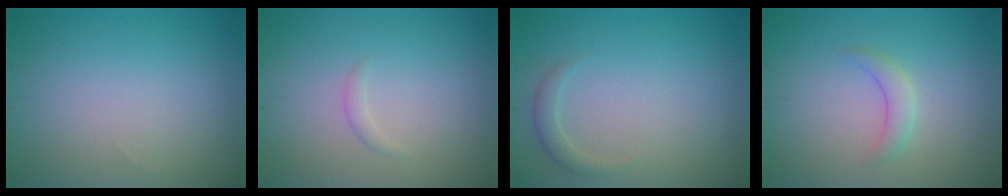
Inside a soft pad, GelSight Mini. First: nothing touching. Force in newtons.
{"total": 0.7, "press": 0.7, "slide": 0.0}
{"total": 1.2, "press": 1.2, "slide": 0.1}
{"total": 1.7, "press": 1.7, "slide": 0.0}